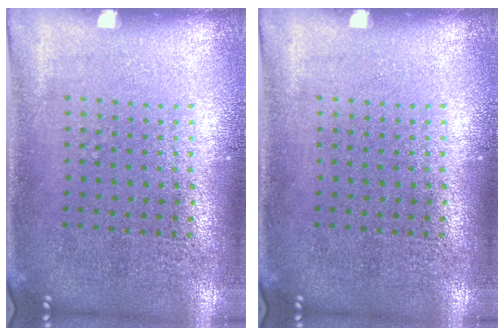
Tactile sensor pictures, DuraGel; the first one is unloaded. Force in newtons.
{"total": 0.0}